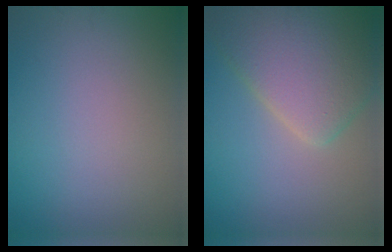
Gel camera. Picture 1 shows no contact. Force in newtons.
{"total": 6.9, "press": 6.9, "slide": 0.3}